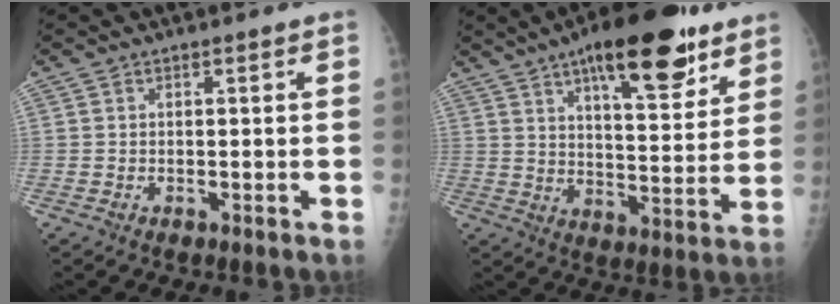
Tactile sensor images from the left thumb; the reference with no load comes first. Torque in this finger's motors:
{"motor_torque": [0.54, 0.59, 0.47, -0.27, 0.31]}